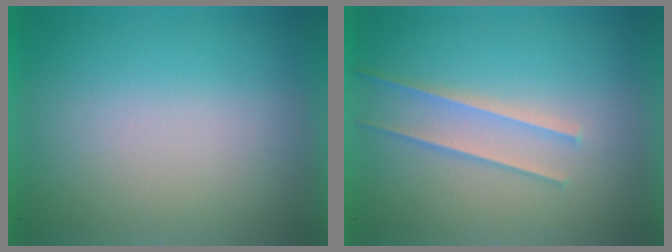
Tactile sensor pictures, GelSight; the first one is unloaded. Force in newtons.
{"total": 1.5}